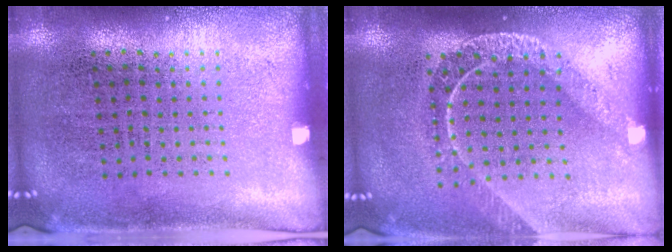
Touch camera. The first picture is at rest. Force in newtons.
{"total": 1.6, "press": 1.4, "slide": 0.8}